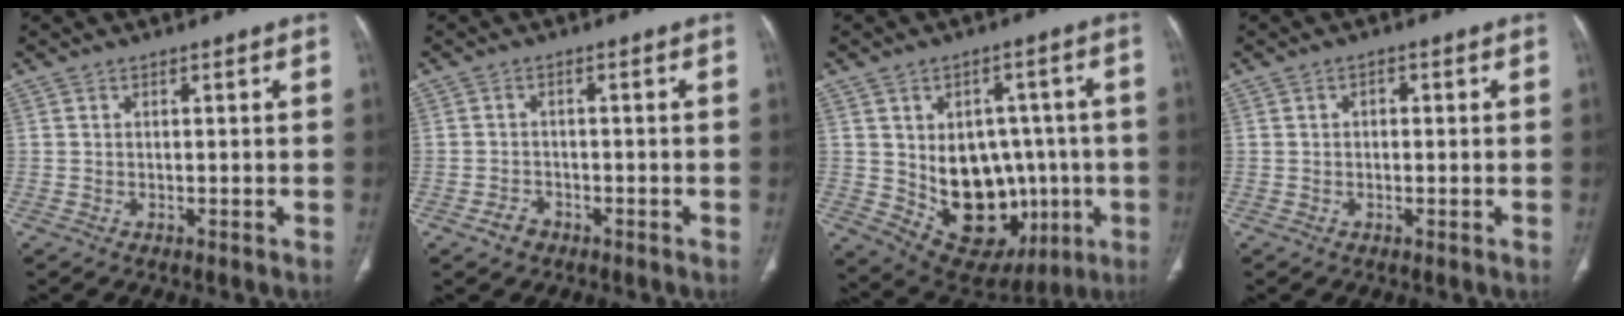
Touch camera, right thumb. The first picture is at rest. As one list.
[{"total": 2.5, "force": [-1.6, 1.7, 0.8], "torque": [-0.013, 0.014, -0.023]}, {"total": 19.3, "force": [-2.5, 13.8, 13.3], "torque": [-0.152, 0.011, -0.001]}, {"total": 1.3, "force": [0.1, 1.0, 0.8], "torque": [-0.009, 0.007, 0.000]}]